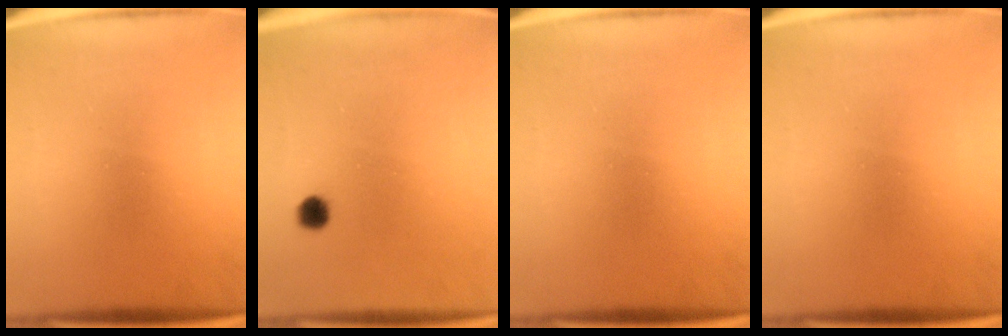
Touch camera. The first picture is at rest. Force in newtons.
{"total": 2.2}
{"total": 0.0}
{"total": 0.0}